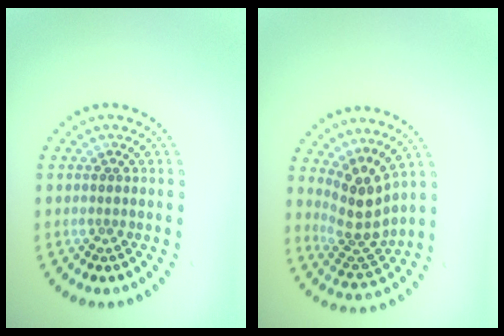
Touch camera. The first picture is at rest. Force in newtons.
{"total": 3.7, "press": 2.9, "slide": 2.3}